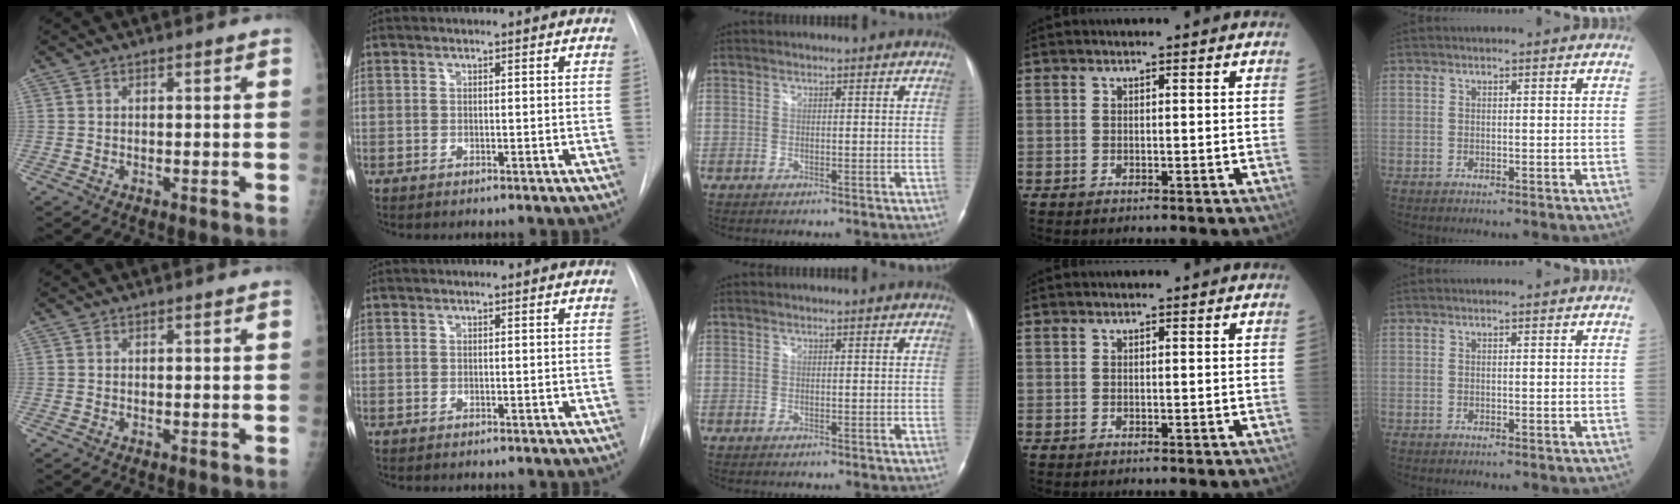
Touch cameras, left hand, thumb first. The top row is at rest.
{}